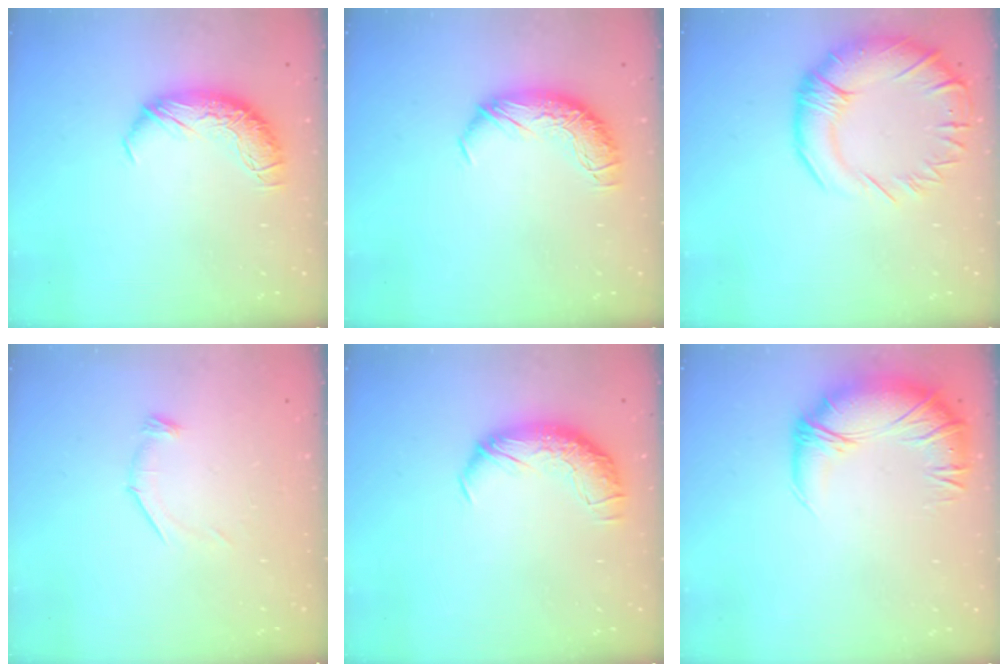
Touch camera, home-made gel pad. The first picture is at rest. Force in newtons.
{"total": 0.0}
{"total": 8.1, "press": 6.7, "slide": 4.5}
{"total": 6.9, "press": 6.8, "slide": 1.1}
{"total": 2.4, "press": 1.1, "slide": 2.2}
{"total": 2.7, "press": 0.8, "slide": 2.6}